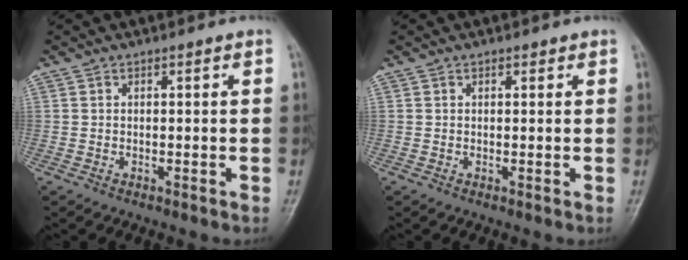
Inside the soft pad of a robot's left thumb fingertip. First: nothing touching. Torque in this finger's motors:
{"motor_torque": [-0.39, 0.13, -0.24, 0.02, 0.04]}